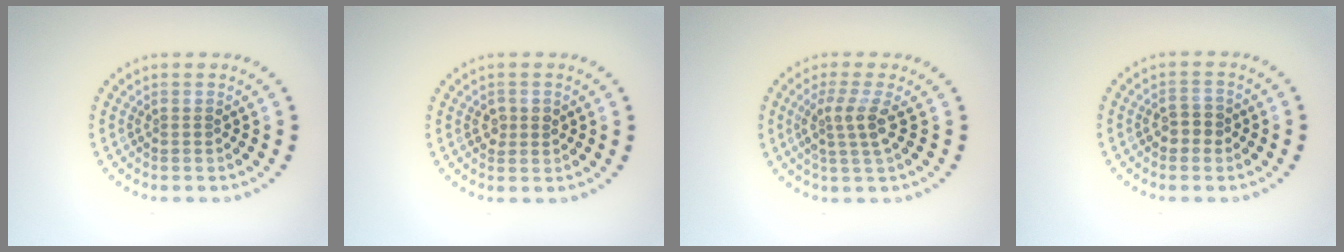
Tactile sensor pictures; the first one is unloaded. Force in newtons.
{"total": 1.5, "press": 1.4, "slide": 0.3}
{"total": 2.7, "press": 2.0, "slide": 1.8}
{"total": 1.9, "press": 1.8, "slide": 0.5}